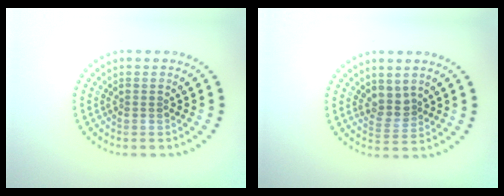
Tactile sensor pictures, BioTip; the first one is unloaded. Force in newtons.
{"total": 2.2, "press": 1.8, "slide": 1.3}